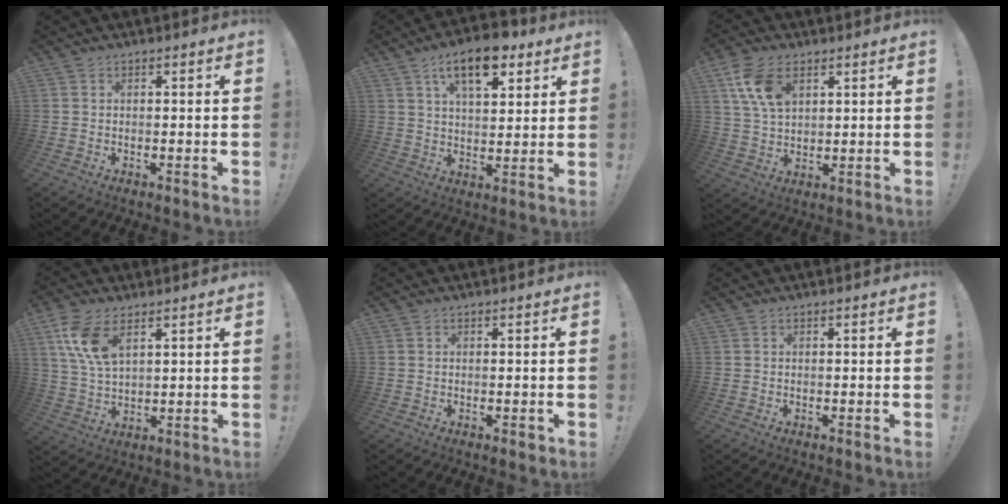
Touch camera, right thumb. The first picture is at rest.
{"total": 13.2, "force": [7.6, 6.0, 8.9], "torque": [-0.133, -0.030, 0.131]}
{"total": 11.2, "force": [5.4, 6.5, 7.3], "torque": [-0.152, -0.007, 0.104]}
{"total": 10.4, "force": [5.5, 5.1, 7.2], "torque": [-0.161, -0.011, 0.105]}
{"total": 0.8, "force": [0.0, 0.6, 0.5], "torque": [-0.009, 0.003, 0.000]}
{"total": 0.0}